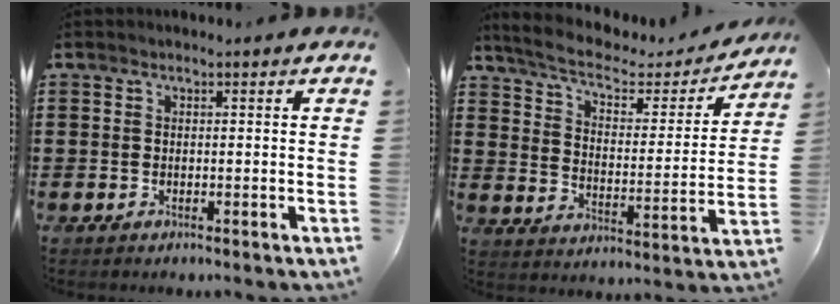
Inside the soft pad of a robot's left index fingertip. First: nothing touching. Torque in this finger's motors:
{"motor_torque": [0.95, -1.19, 0.07, -0.02]}